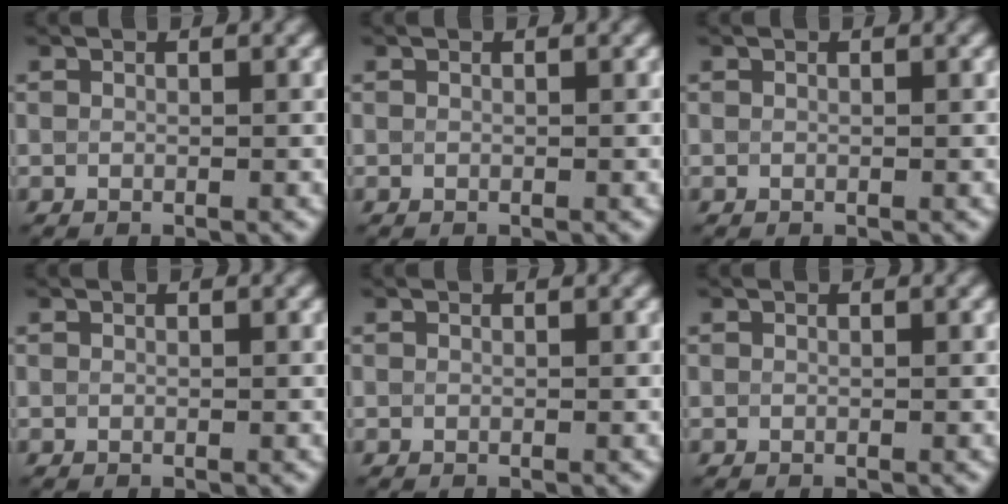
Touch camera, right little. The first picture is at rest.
{"total": 0.0}
{"total": 0.0}
{"total": 0.0}
{"total": 0.0}
{"total": 0.0}